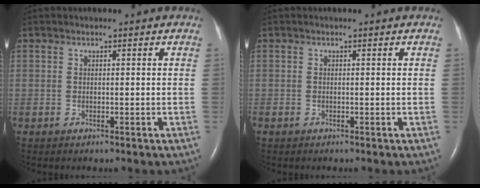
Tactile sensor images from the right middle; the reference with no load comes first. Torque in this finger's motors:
{"motor_torque": [1.04, -1.10, 1.05, 0.21]}